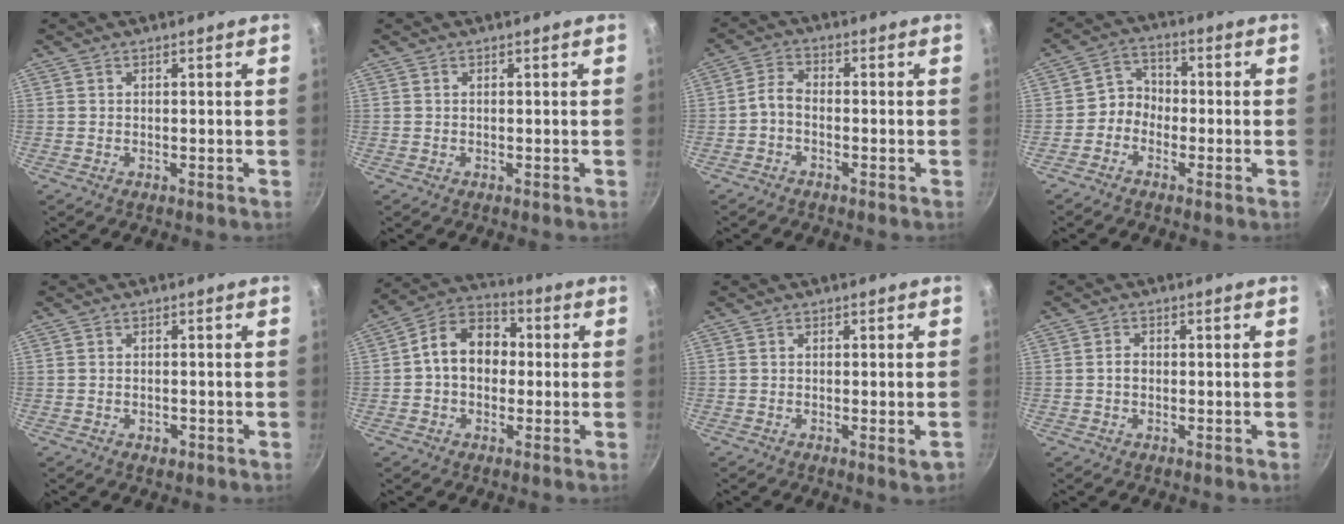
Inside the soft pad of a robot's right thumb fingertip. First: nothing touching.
{"total": 0.0}
{"total": 3.1, "force": [-1.6, 1.5, 2.3], "torque": [-0.056, 0.021, -0.041]}
{"total": 4.3, "force": [-1.8, 3.6, 1.6], "torque": [-0.003, 0.029, -0.046]}
{"total": 1.6, "force": [-0.7, 1.1, 1.0], "torque": [-0.013, 0.002, -0.010]}
{"total": 11.3, "force": [0.3, 8.6, 7.3], "torque": [-0.080, 0.033, -0.017]}
{"total": 2.2, "force": [-0.7, 0.3, 2.1], "torque": [-0.033, -0.006, -0.011]}
{"total": 1.7, "force": [-0.2, 1.3, 1.1], "torque": [-0.014, 0.009, -0.004]}